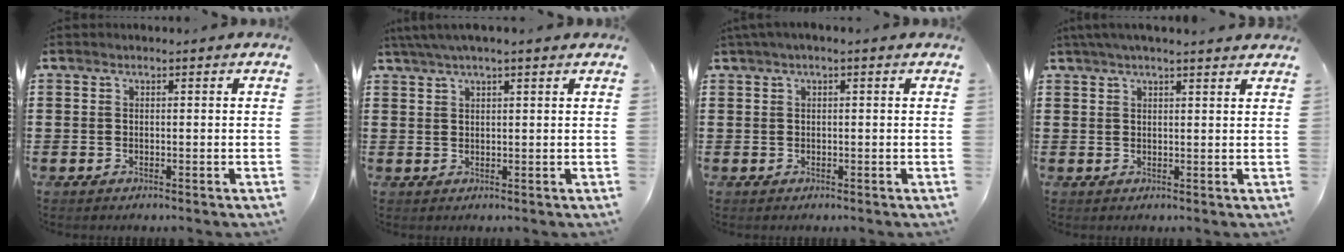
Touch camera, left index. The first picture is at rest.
{"total": 3.0, "force": [2.1, 0.3, 2.0], "torque": [-0.043, 0.006, 0.039]}
{"total": 1.0, "force": [0.2, 0.1, 1.0], "torque": [-0.016, -0.001, 0.004]}
{"total": 2.6, "force": [2.3, -0.1, 1.2], "torque": [-0.030, 0.002, 0.043]}